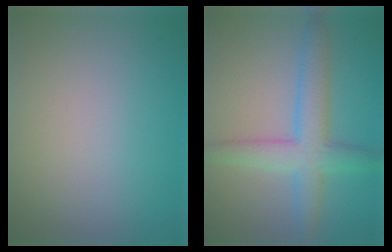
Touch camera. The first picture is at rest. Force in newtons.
{"total": 4.8, "press": 4.8, "slide": 0.1}